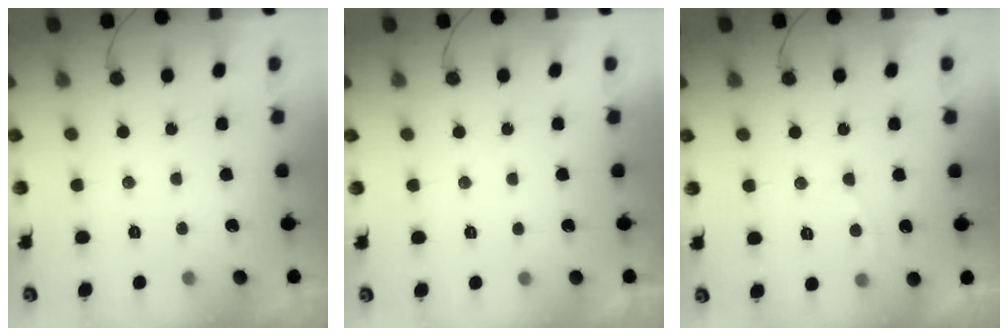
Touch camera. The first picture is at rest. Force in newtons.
{"total": 2.3, "press": 2.2, "slide": 0.4}
{"total": 3.3, "press": 3.2, "slide": 0.6}